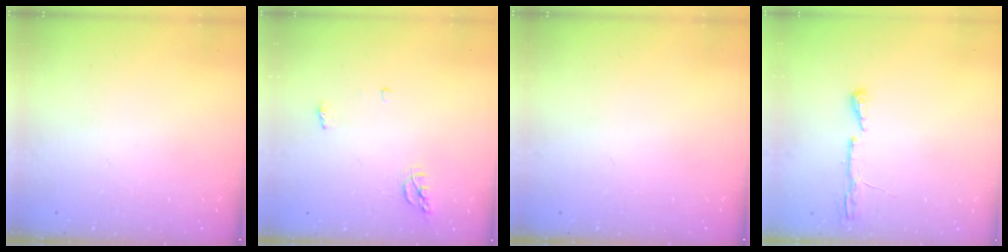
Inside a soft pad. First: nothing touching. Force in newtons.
{"total": 5.6, "press": 5.6, "slide": 0.7}
{"total": 0.0}
{"total": 4.3, "press": 4.2, "slide": 0.6}